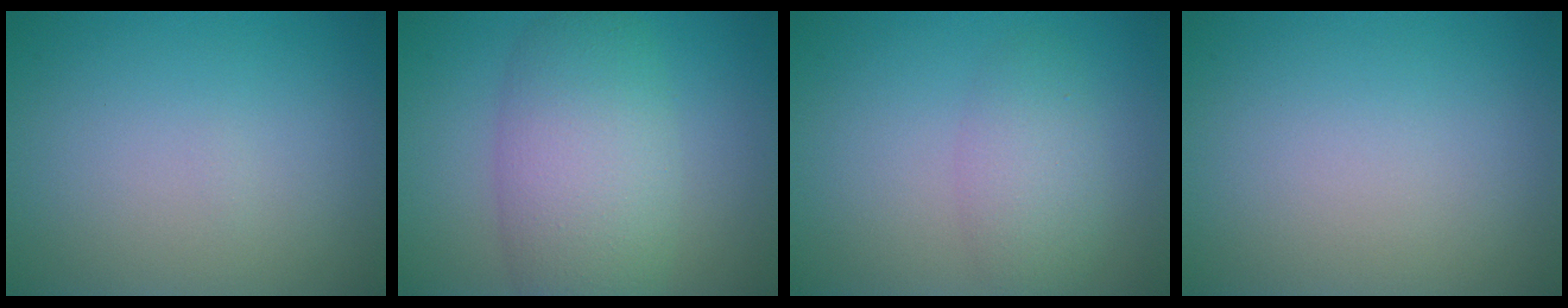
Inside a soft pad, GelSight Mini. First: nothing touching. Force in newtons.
{"total": 7.3, "press": 7.3, "slide": 0.2}
{"total": 2.9, "press": 2.9, "slide": 0.2}
{"total": 0.0}